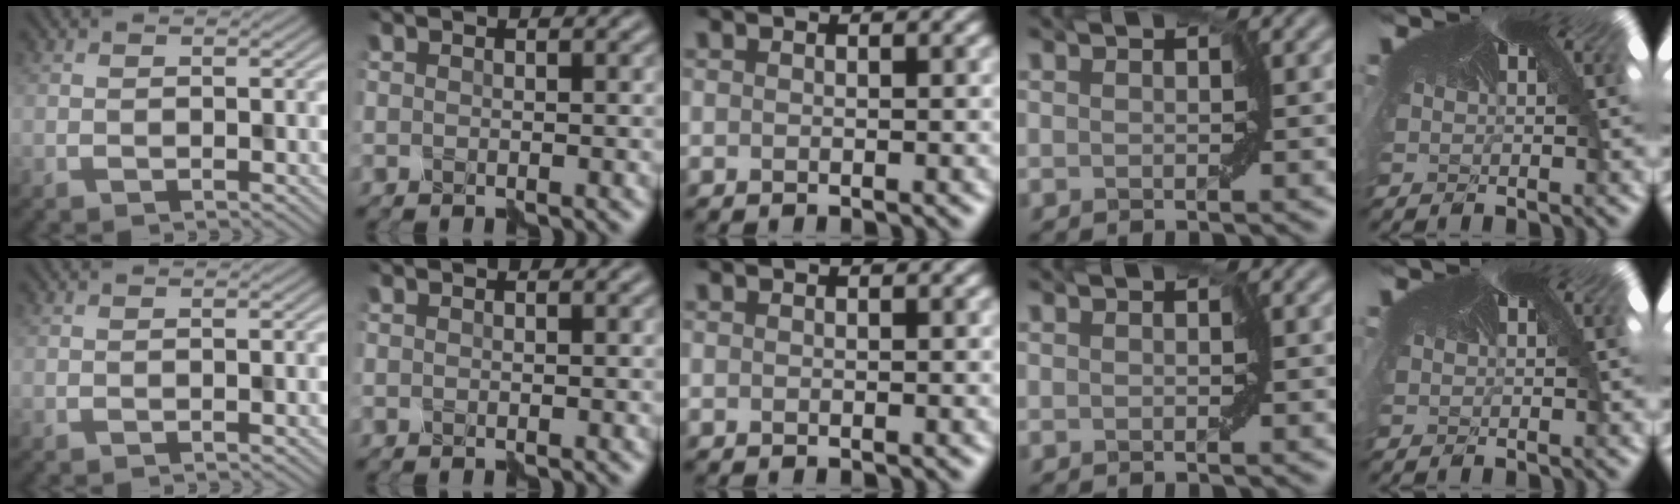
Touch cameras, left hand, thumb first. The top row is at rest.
{}